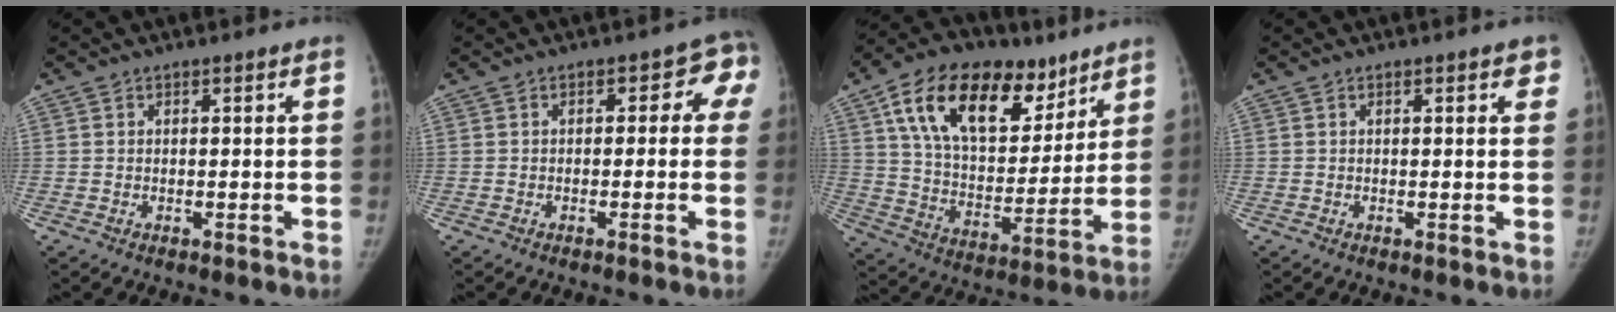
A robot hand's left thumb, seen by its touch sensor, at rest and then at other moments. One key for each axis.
{"total": 4.5, "fx": 0.2, "fy": 3.3, "fz": 3.0, "tx": 0.012, "ty": 0.014, "tz": -0.012}
{"total": 24.6, "fx": 13.2, "fy": 13.8, "fz": 15.5, "tx": -0.220, "ty": -0.027, "tz": 0.225}
{"total": 2.3, "fx": 1.1, "fy": 0.9, "fz": 1.8, "tx": -0.007, "ty": 0.001, "tz": 0.008}